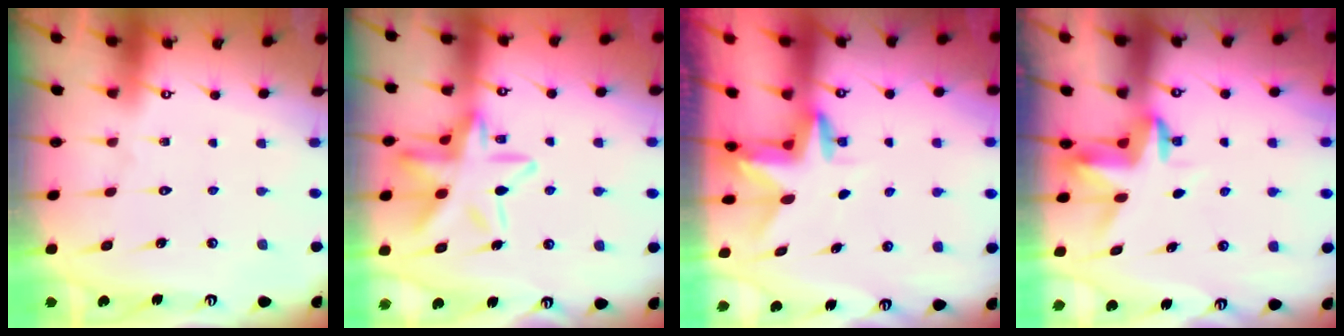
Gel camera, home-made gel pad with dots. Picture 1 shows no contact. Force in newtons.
{"total": 15.6, "press": 15.6, "slide": 1.3}
{"total": 3.0, "press": 3.0, "slide": 0.2}
{"total": 3.5, "press": 3.5, "slide": 0.2}